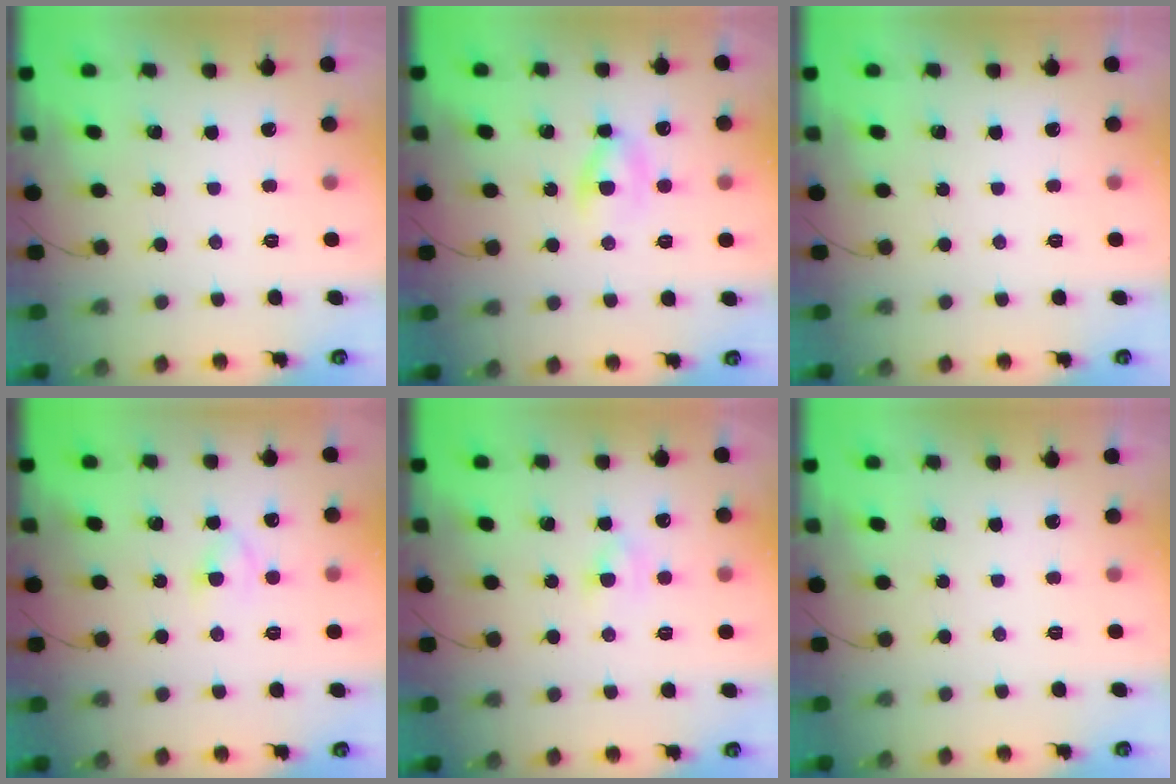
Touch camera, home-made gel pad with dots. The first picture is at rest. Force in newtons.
{"total": 5.6, "press": 5.4, "slide": 1.3}
{"total": 0.0}
{"total": 2.5, "press": 2.3, "slide": 1.0}
{"total": 3.0, "press": 2.9, "slide": 0.8}
{"total": 0.0}